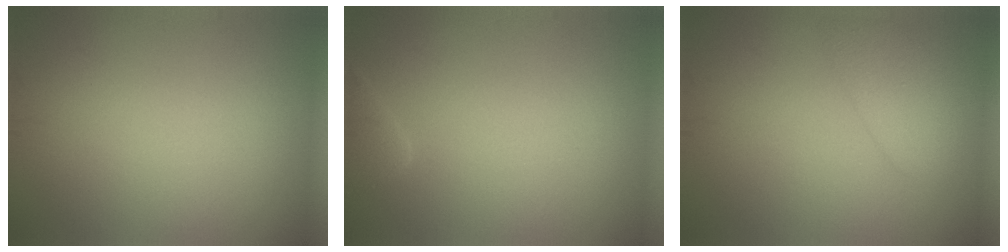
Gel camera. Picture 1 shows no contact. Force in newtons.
{"total": 1.8, "press": 1.8, "slide": 0.2}
{"total": 2.4, "press": 2.4, "slide": 0.1}